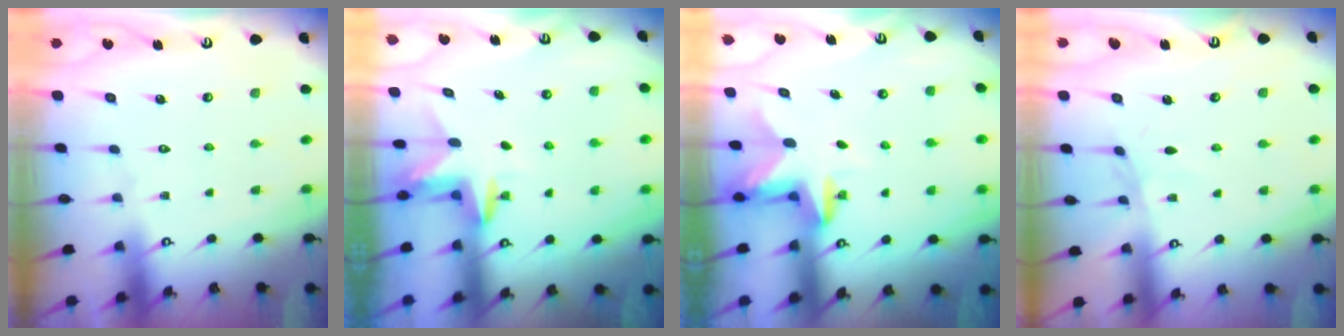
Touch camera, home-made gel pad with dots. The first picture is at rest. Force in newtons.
{"total": 3.3, "press": 3.3, "slide": 0.3}
{"total": 2.9, "press": 2.8, "slide": 0.5}
{"total": 1.7, "press": 1.7, "slide": 0.5}